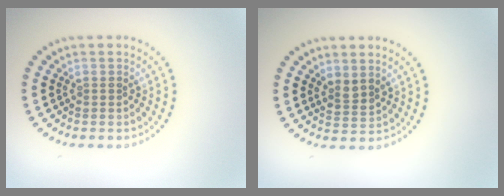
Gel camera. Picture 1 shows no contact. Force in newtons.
{"total": 1.6, "press": 1.3, "slide": 1.0}